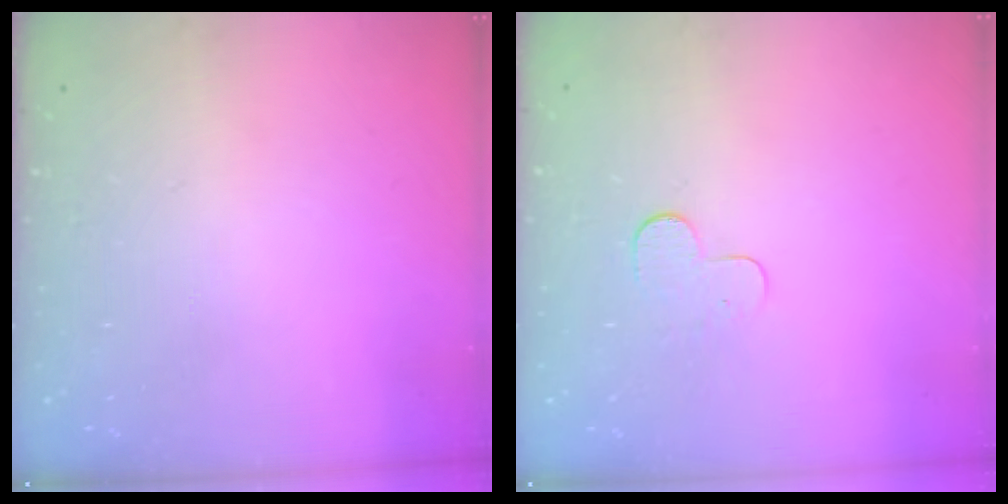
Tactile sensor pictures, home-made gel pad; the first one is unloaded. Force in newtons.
{"total": 6.0, "press": 6.0, "slide": 0.5}